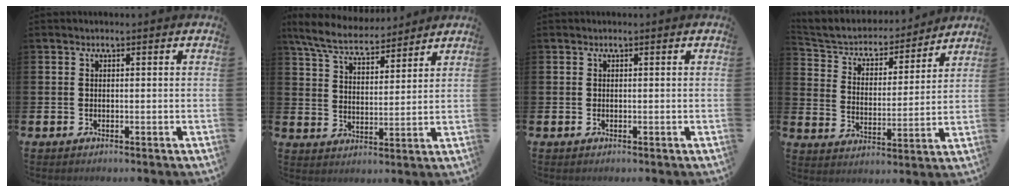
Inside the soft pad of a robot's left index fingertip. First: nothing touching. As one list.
[{"total": 7.1, "force": [6.6, 1.5, 2.2], "torque": [-0.074, -0.029, 0.119]}, {"total": 0.0}, {"total": 5.8, "force": [5.4, 2.1, 0.7], "torque": [-0.052, -0.042, 0.090]}]